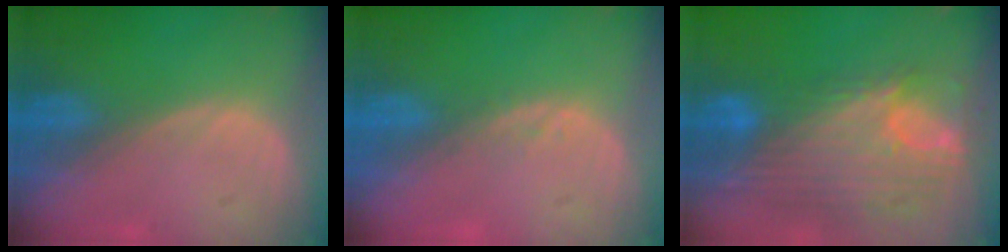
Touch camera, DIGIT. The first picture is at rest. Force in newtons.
{"total": 1.0, "press": 1.0, "slide": 0.2}
{"total": 12.1, "press": 10.2, "slide": 6.4}